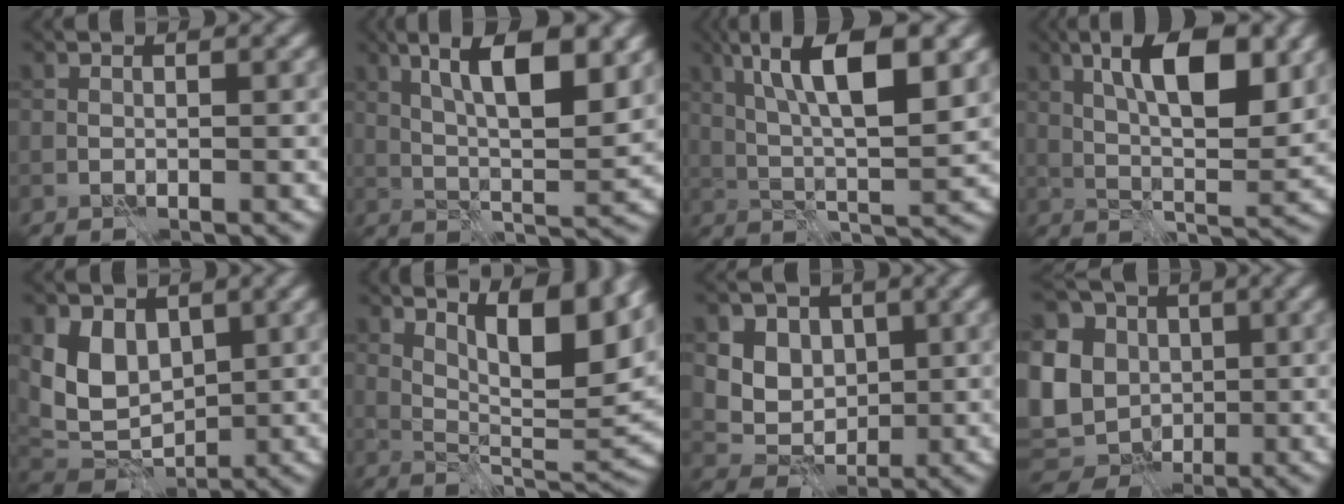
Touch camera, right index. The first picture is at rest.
{"total": 9.1, "force": [3.5, 2.7, 7.9], "torque": [-0.132, 0.002, 0.061]}
{"total": 10.0, "force": [3.6, 2.9, 8.8], "torque": [-0.149, 0.007, 0.061]}
{"total": 8.7, "force": [3.1, 3.1, 7.5], "torque": [-0.123, 0.002, 0.050]}
{"total": 6.1, "force": [1.6, 4.4, 3.9], "torque": [-0.078, -0.011, 0.030]}
{"total": 9.3, "force": [5.1, 2.6, 7.3], "torque": [-0.122, 0.000, 0.092]}
{"total": 7.2, "force": [2.8, 5.8, 3.2], "torque": [-0.062, -0.002, 0.049]}
{"total": 11.1, "force": [0.7, 9.0, 6.4], "torque": [-0.136, 0.004, 0.013]}